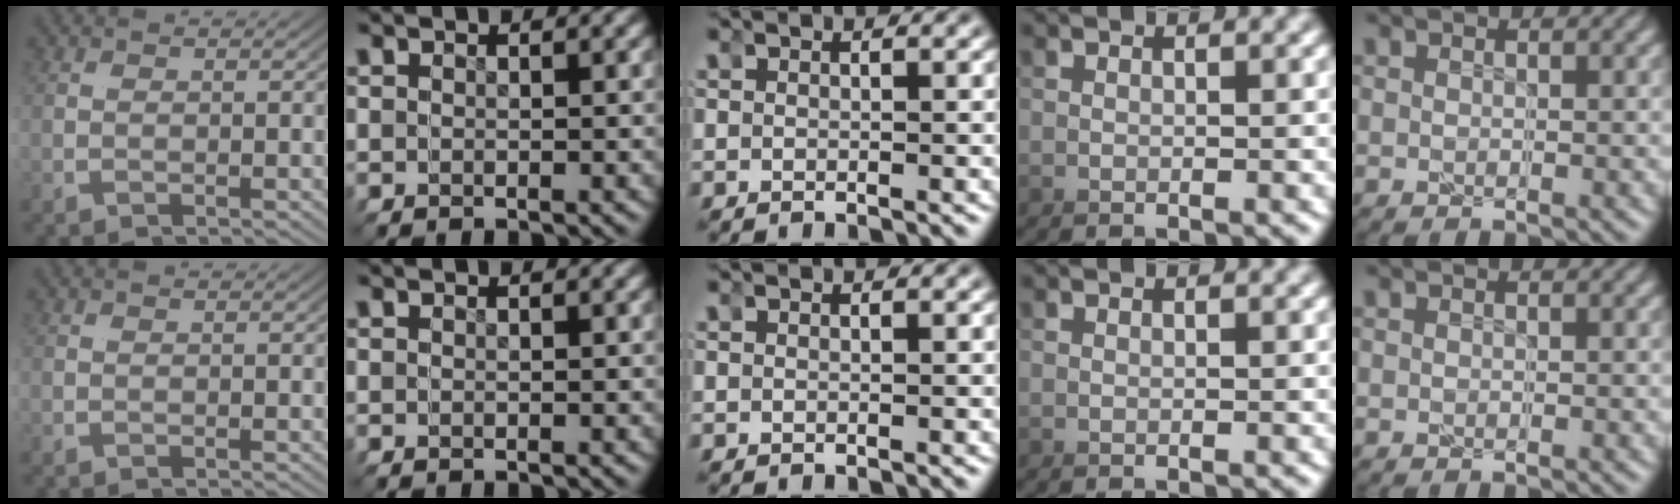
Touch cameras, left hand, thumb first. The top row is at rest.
{}